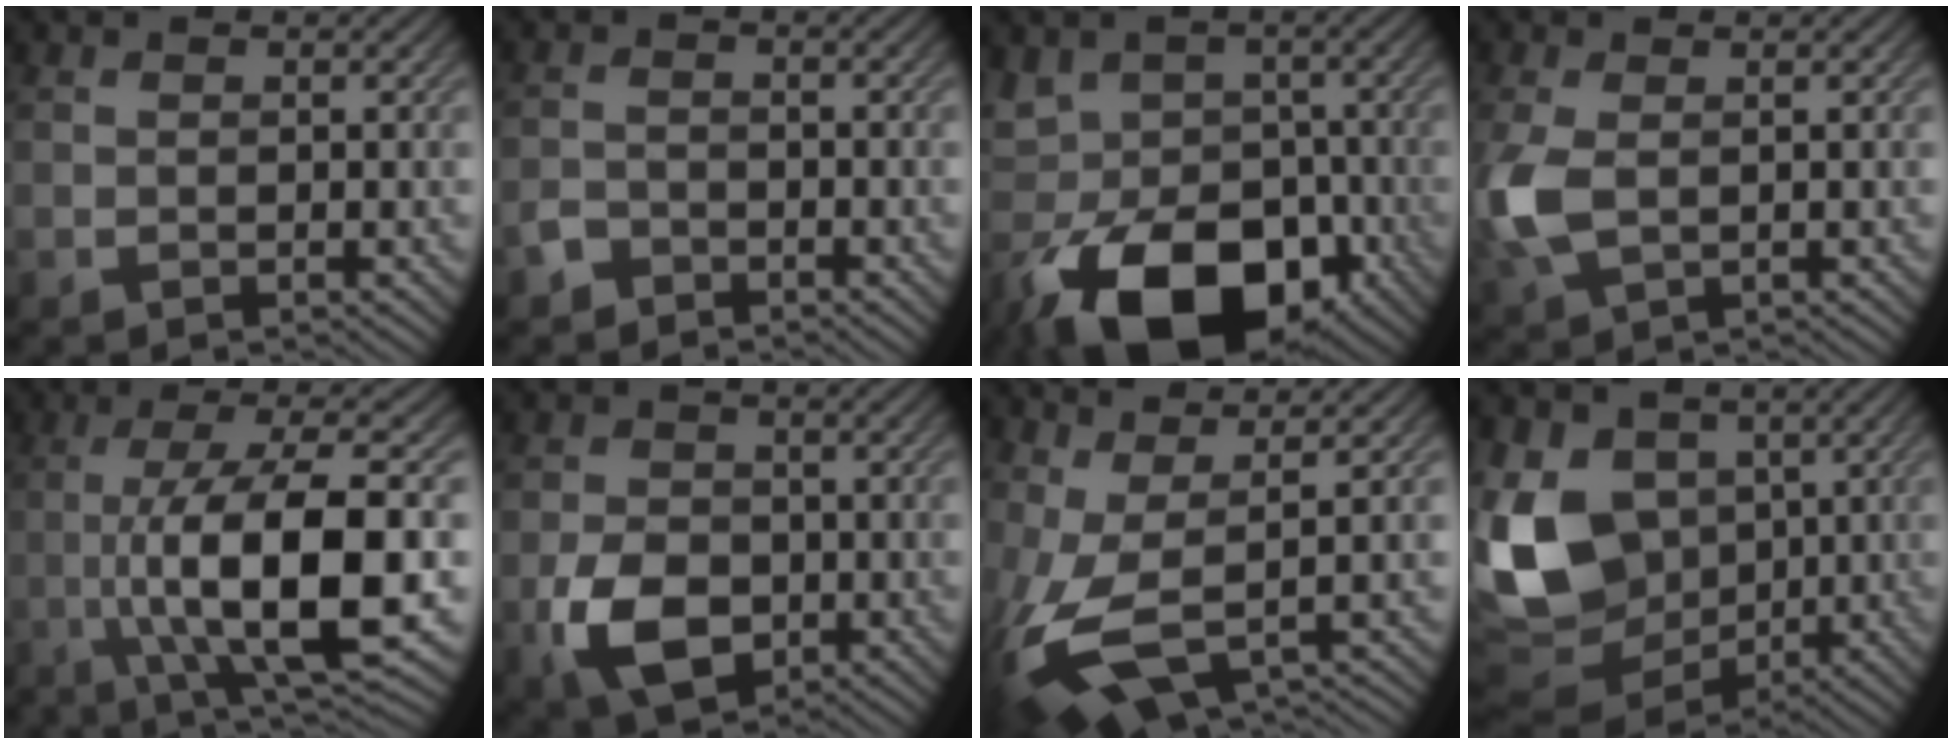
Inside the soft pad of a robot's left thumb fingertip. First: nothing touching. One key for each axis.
{"total": 2.1, "fx": -1.7, "fy": 1.1, "fz": 0.3, "tx": -0.005, "ty": 0.003, "tz": -0.042}
{"total": 16.6, "fx": -7.4, "fy": 10.5, "fz": 10.5, "tx": -0.205, "ty": -0.047, "tz": -0.119}
{"total": 5.3, "fx": -0.1, "fy": 3.0, "fz": 4.4, "tx": -0.129, "ty": -0.005, "tz": -0.002}
{"total": 13.5, "fx": -2.9, "fy": 3.8, "fz": 12.6, "tx": -0.222, "ty": 0.002, "tz": -0.050}
{"total": 7.6, "fx": -2.6, "fy": 5.3, "fz": 4.8, "tx": -0.107, "ty": -0.012, "tz": -0.054}
{"total": 9.6, "fx": -0.8, "fy": 3.9, "fz": 8.8, "tx": -0.219, "ty": -0.014, "tz": -0.009}
{"total": 16.8, "fx": 0.9, "fy": 12.8, "fz": 10.8, "tx": -0.266, "ty": -0.014, "tz": 0.029}